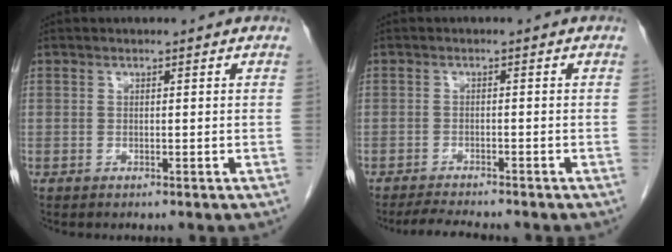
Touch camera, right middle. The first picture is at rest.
{"total": 4.6, "force": [-4.2, 0.3, 1.7], "torque": [-0.031, -0.015, -0.068]}